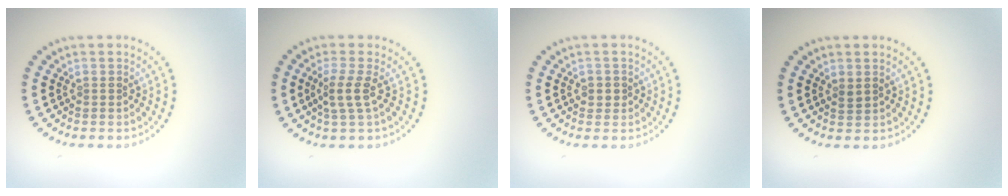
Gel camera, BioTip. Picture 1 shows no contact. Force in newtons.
{"total": 2.2, "press": 1.7, "slide": 1.4}
{"total": 1.1, "press": 1.0, "slide": 0.4}
{"total": 0.8, "press": 0.8, "slide": 0.3}